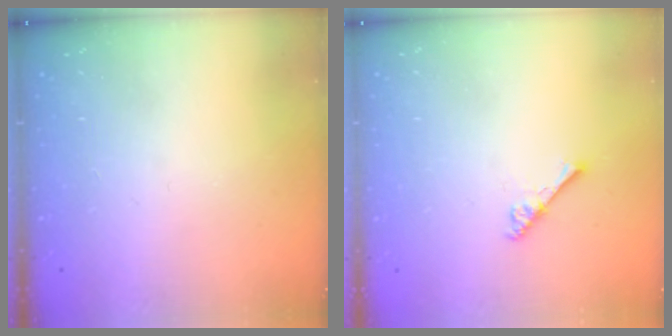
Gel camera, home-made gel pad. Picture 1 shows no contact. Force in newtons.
{"total": 3.7, "press": 3.7, "slide": 0.5}